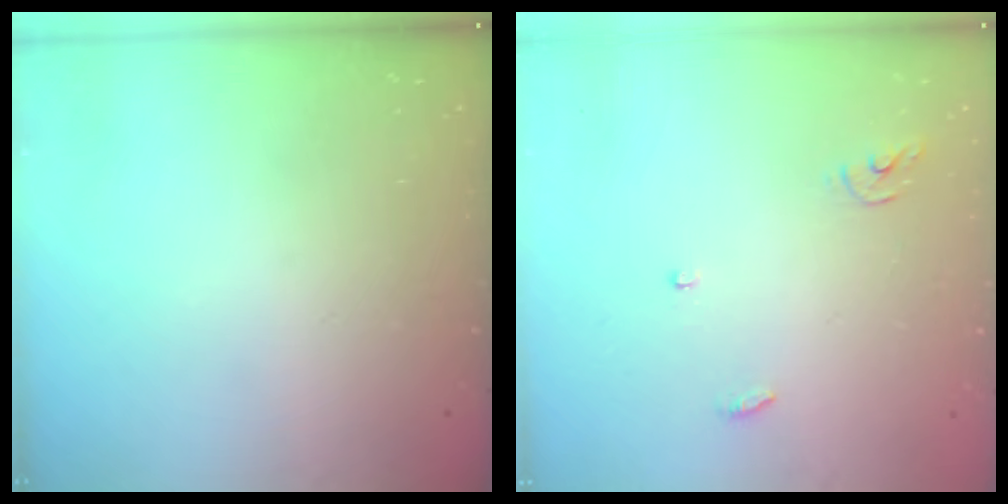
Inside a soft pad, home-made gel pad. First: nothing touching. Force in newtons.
{"total": 3.9, "press": 3.9, "slide": 0.4}